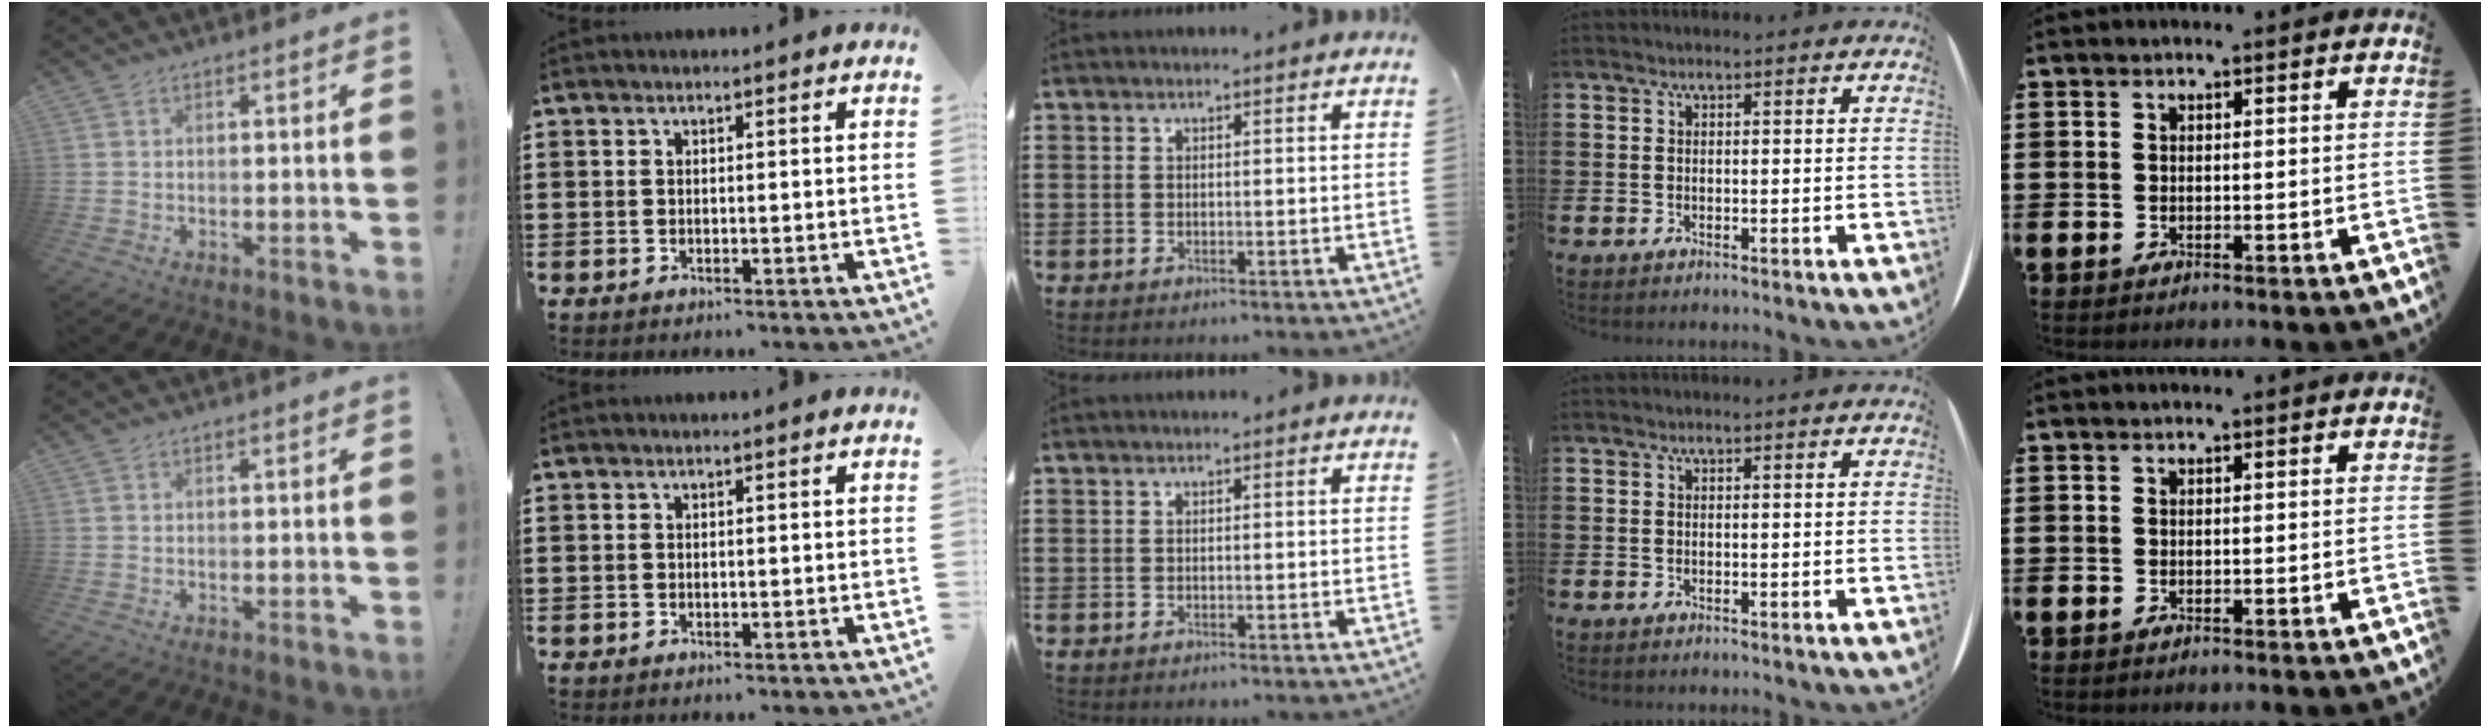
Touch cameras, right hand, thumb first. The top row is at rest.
{}